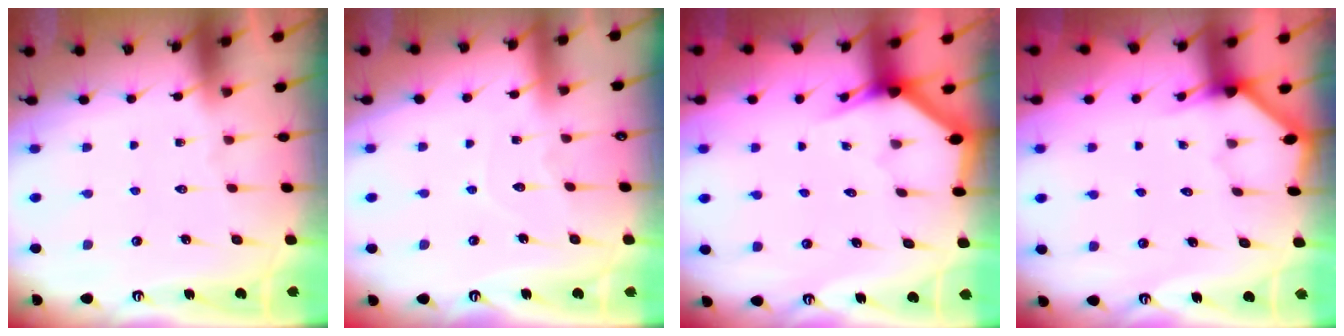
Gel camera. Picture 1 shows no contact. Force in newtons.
{"total": 4.2, "press": 4.2, "slide": 0.1}
{"total": 3.1, "press": 3.1, "slide": 0.1}
{"total": 2.5, "press": 2.5, "slide": 0.2}